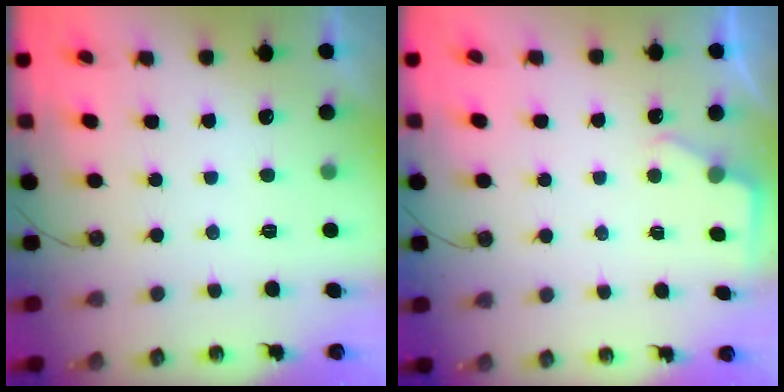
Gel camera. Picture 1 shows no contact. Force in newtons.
{"total": 2.7, "press": 2.7, "slide": 0.4}